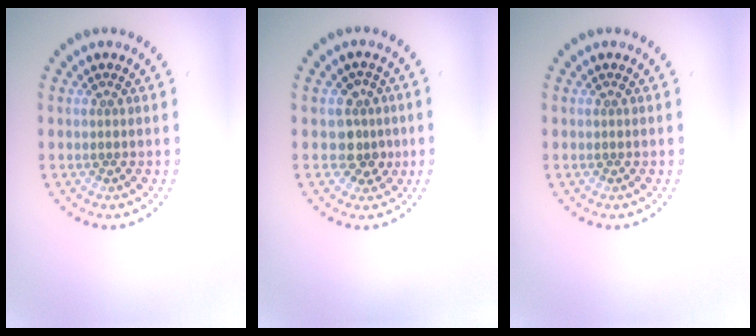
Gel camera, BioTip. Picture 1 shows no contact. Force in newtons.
{"total": 2.6, "press": 2.4, "slide": 1.2}
{"total": 0.0}